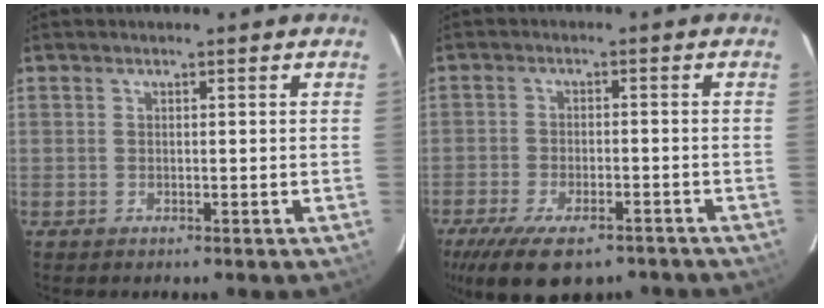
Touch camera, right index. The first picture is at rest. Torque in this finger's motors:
{"motor_torque": [1.34, -0.80, 0.69, 0.14]}